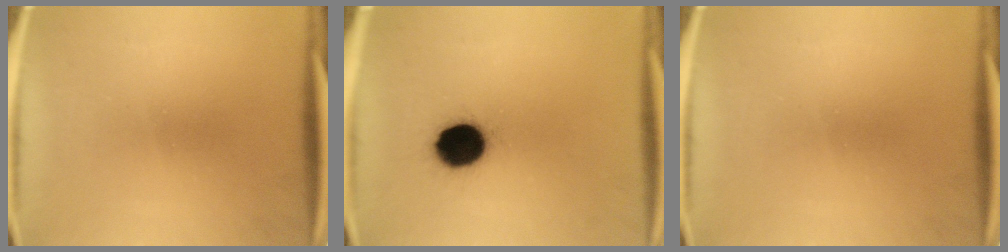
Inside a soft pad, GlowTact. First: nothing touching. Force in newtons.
{"total": 12.4}
{"total": 0.0}